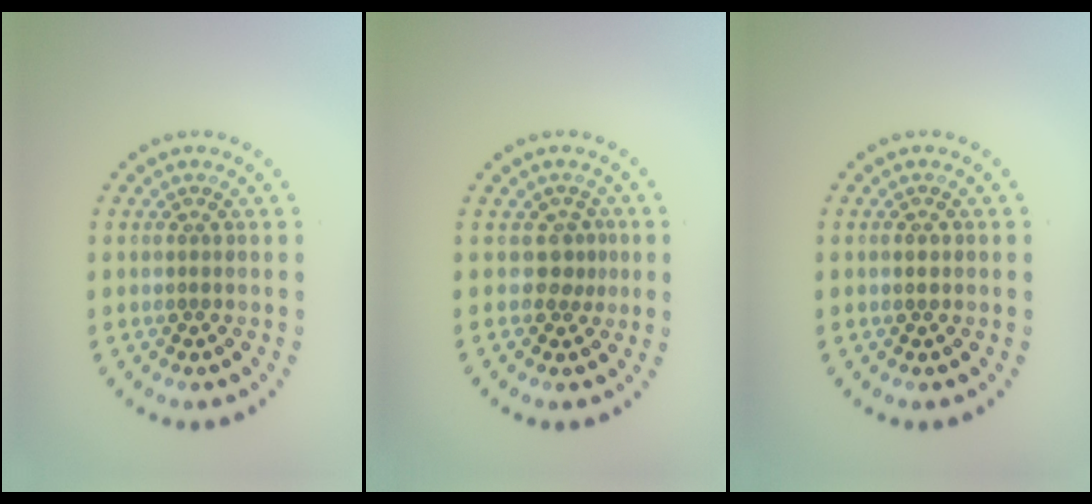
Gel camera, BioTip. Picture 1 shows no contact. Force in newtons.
{"total": 1.7, "press": 1.2, "slide": 1.2}
{"total": 1.1, "press": 1.0, "slide": 0.2}